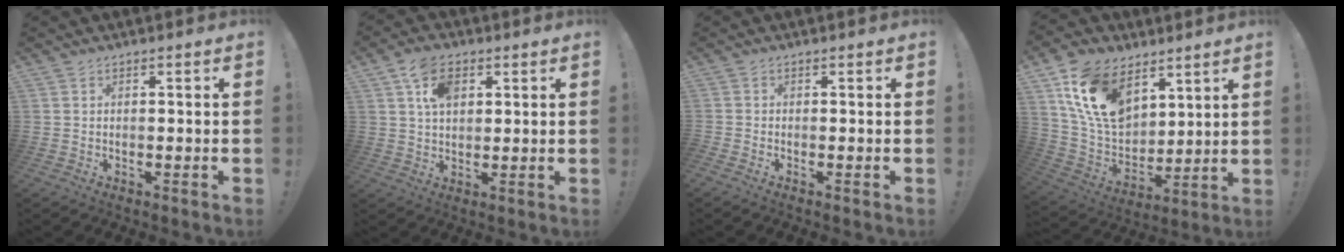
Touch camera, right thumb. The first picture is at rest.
{"total": 9.1, "force": [3.8, 6.1, 5.7], "torque": [-0.105, 0.007, 0.073]}
{"total": 0.8, "force": [-0.4, -0.3, 0.6], "torque": [-0.011, -0.003, -0.007]}
{"total": 18.6, "force": [9.6, 12.2, 10.2], "torque": [-0.193, -0.044, 0.184]}